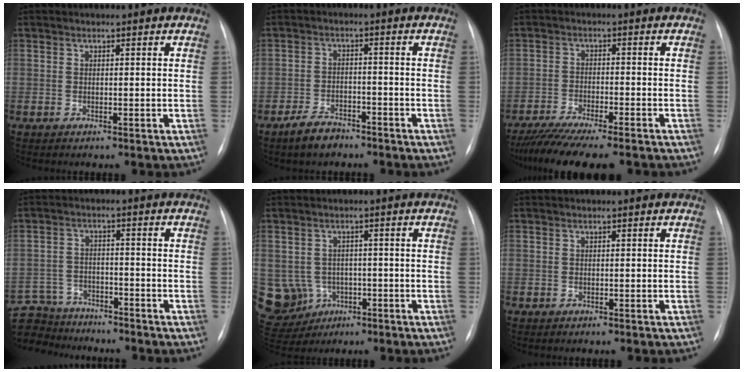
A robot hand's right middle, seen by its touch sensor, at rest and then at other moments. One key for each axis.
{"total": 4.6, "fx": -3.8, "fy": 1.8, "fz": 2.0, "tx": -0.050, "ty": -0.003, "tz": -0.062}
{"total": 12.0, "fx": -10.1, "fy": 1.0, "fz": 6.4, "tx": -0.101, "ty": -0.024, "tz": -0.156}
{"total": 11.1, "fx": -10.4, "fy": 3.8, "fz": 1.5, "tx": -0.050, "ty": 0.011, "tz": -0.171}
{"total": 9.7, "fx": -2.7, "fy": 9.0, "fz": 2.4, "tx": -0.081, "ty": 0.021, "tz": -0.025}
{"total": 0.0}